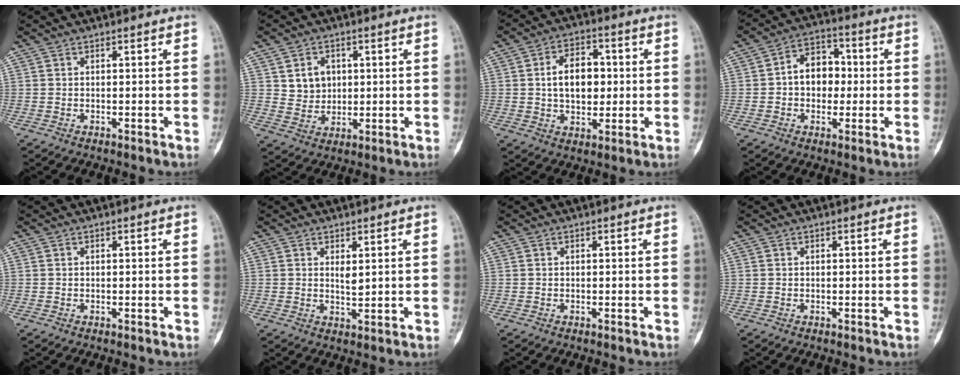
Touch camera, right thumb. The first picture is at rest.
{"total": 6.0, "force": [1.6, 5.1, 2.8], "torque": [-0.019, -0.009, 0.033]}
{"total": 10.4, "force": [0.9, 6.8, 7.8], "torque": [-0.098, 0.011, 0.015]}
{"total": 9.2, "force": [0.1, 6.9, 6.1], "torque": [-0.055, 0.026, -0.006]}
{"total": 0.0}
{"total": 2.2, "force": [1.0, 0.7, 1.8], "torque": [-0.027, -0.012, 0.020]}
{"total": 0.0}
{"total": 0.0}